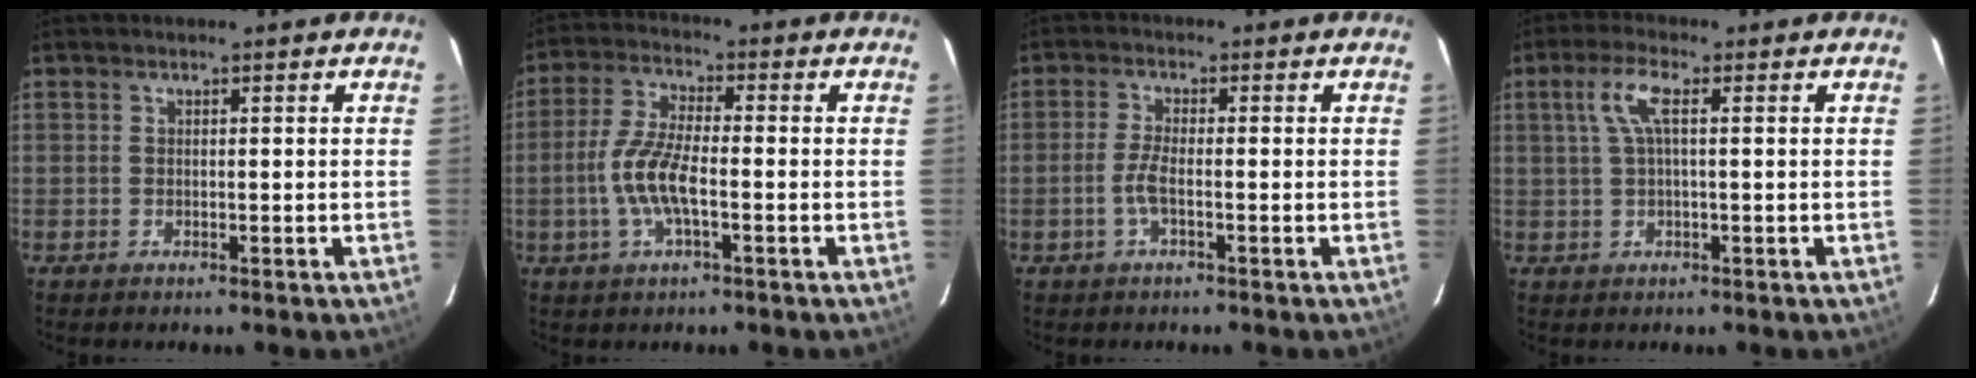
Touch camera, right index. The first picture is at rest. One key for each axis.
{"total": 8.9, "fx": -2.2, "fy": 2.5, "fz": 8.3, "tx": -0.177, "ty": 0.001, "tz": -0.046}
{"total": 3.4, "fx": -1.3, "fy": 0.6, "fz": 3.1, "tx": -0.071, "ty": 0.000, "tz": -0.026}
{"total": 5.0, "fx": 1.1, "fy": 0.6, "fz": 4.8, "tx": -0.098, "ty": 0.006, "tz": 0.023}